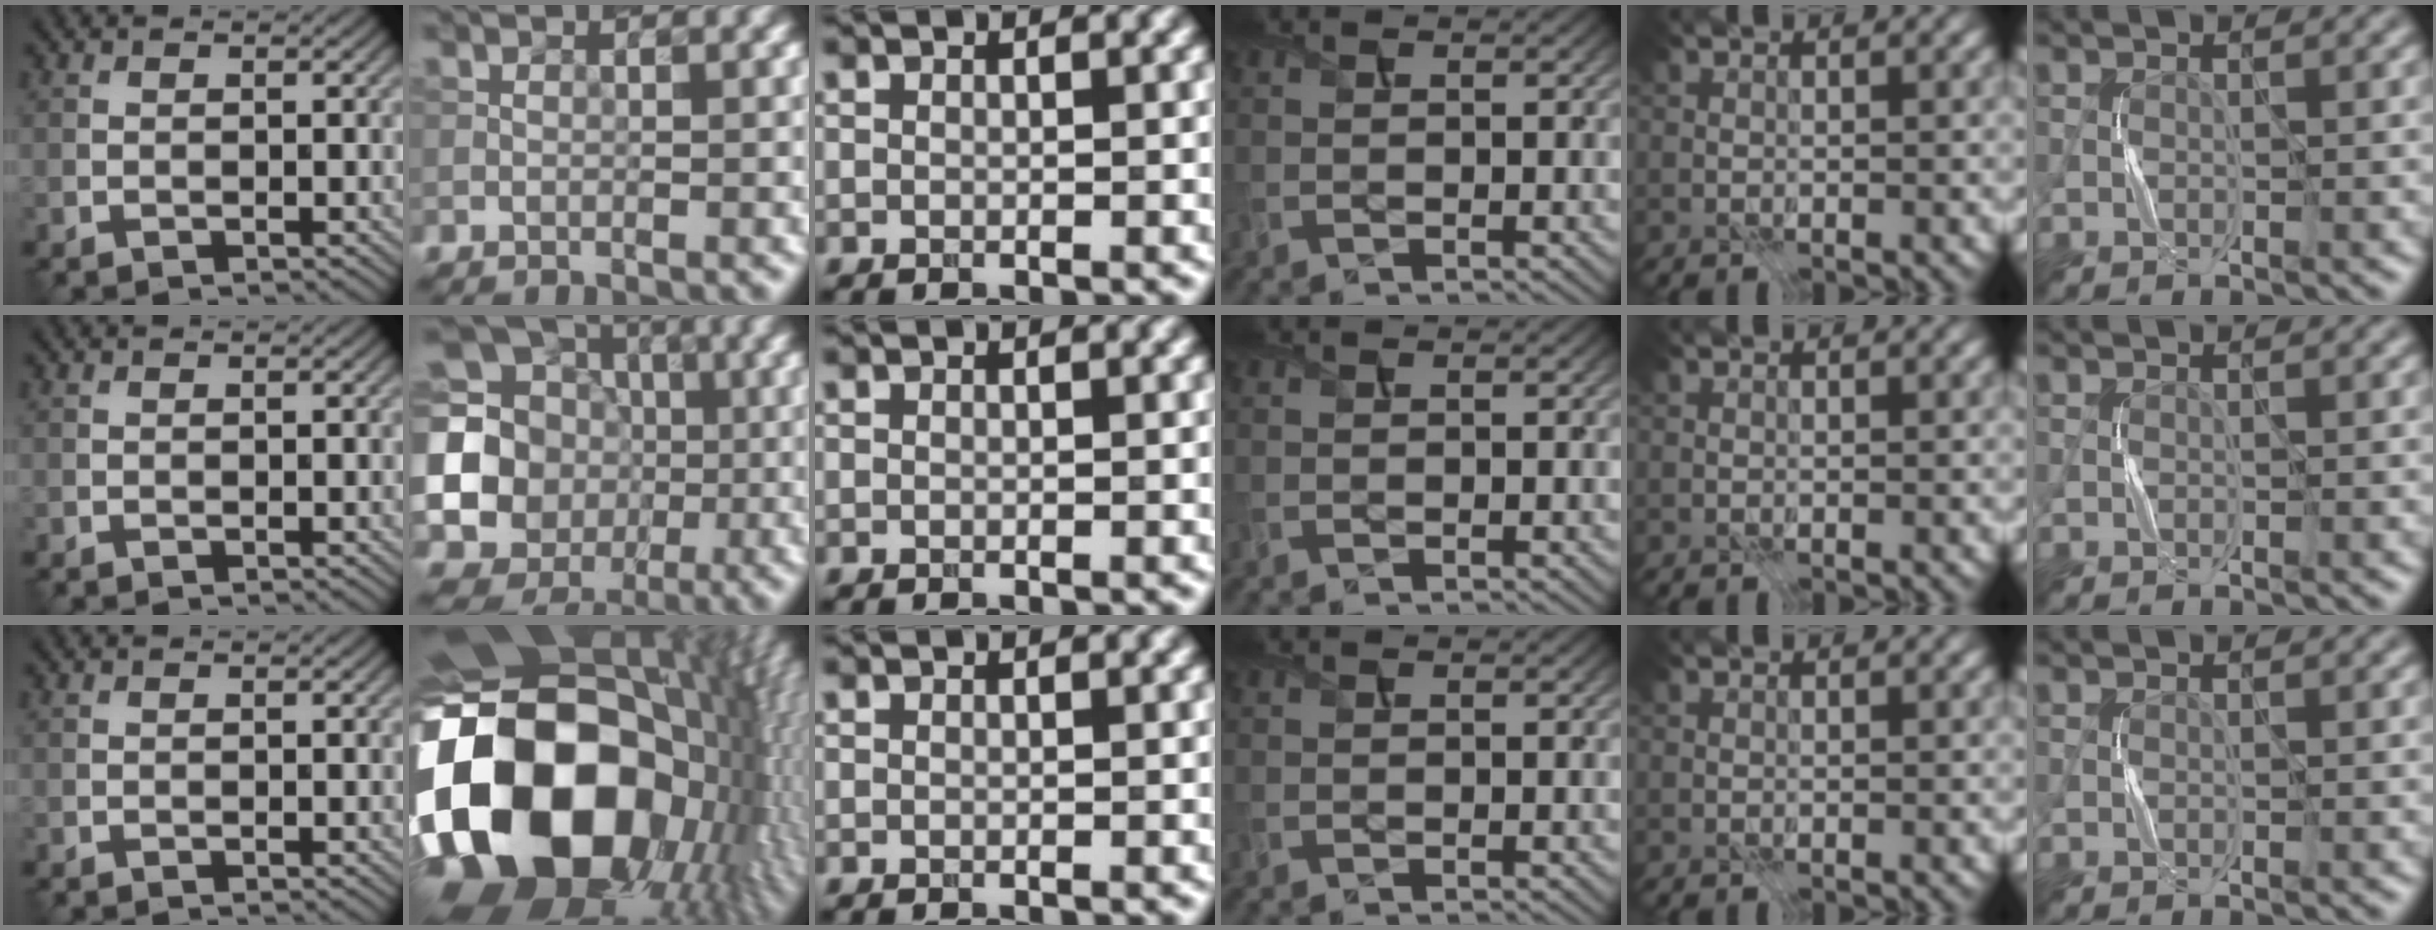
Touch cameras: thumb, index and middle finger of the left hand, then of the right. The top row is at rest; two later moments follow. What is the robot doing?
{"motion": "press", "object": "sticker"}